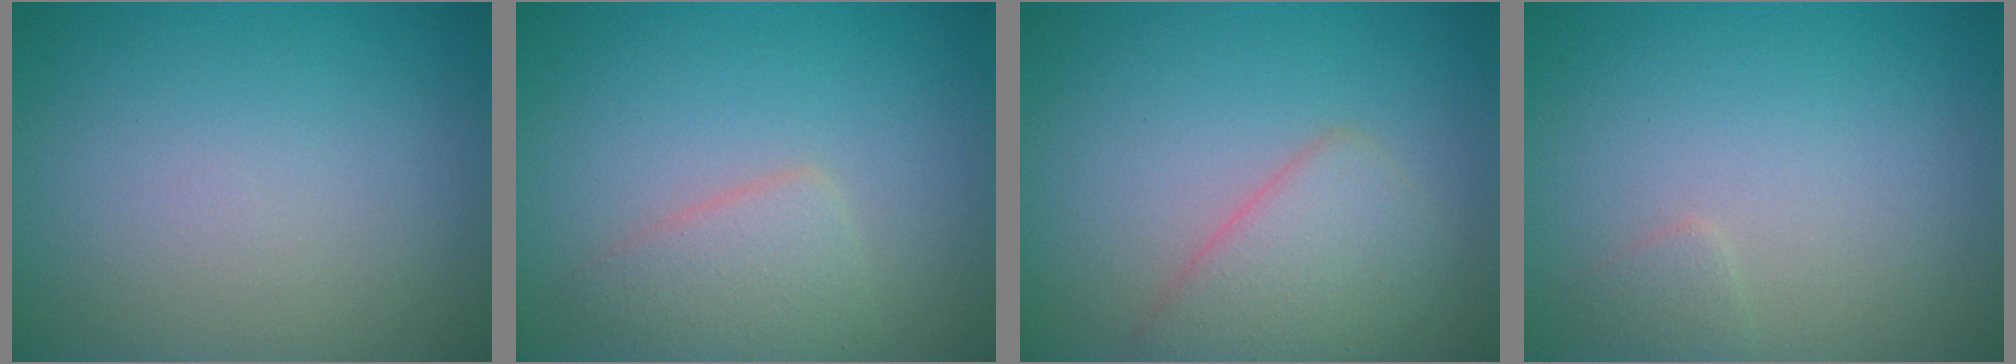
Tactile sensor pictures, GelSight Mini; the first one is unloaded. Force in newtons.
{"total": 2.8, "press": 2.8, "slide": 0.2}
{"total": 3.9, "press": 3.9, "slide": 0.2}
{"total": 0.9, "press": 0.9, "slide": 0.1}